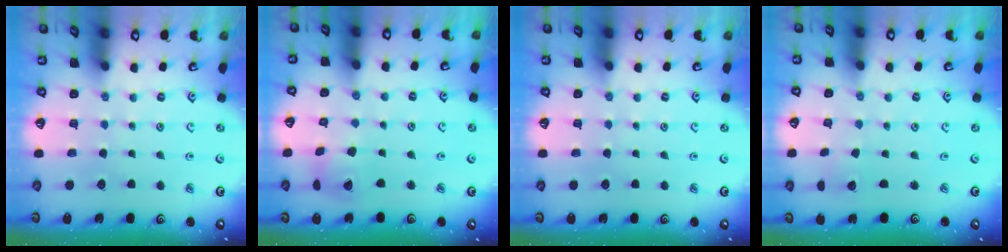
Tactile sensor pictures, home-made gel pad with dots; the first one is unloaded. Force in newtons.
{"total": 9.0, "press": 8.9, "slide": 1.3}
{"total": 0.0}
{"total": 1.7, "press": 1.7, "slide": 0.1}